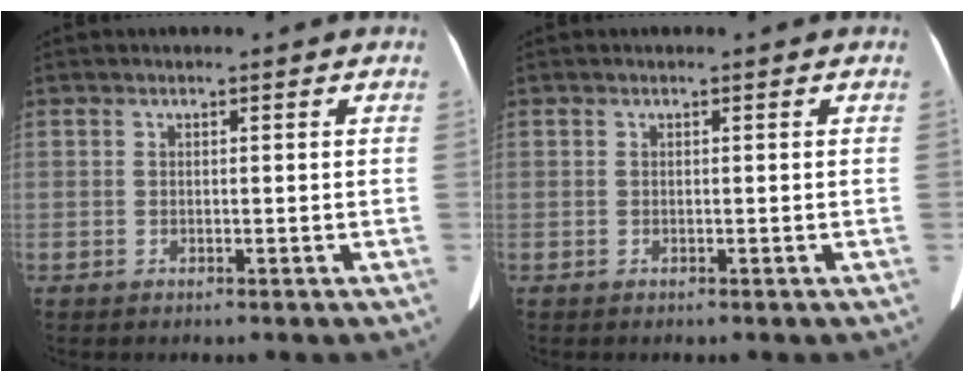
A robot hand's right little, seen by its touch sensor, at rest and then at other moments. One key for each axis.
{"total": 0.0}